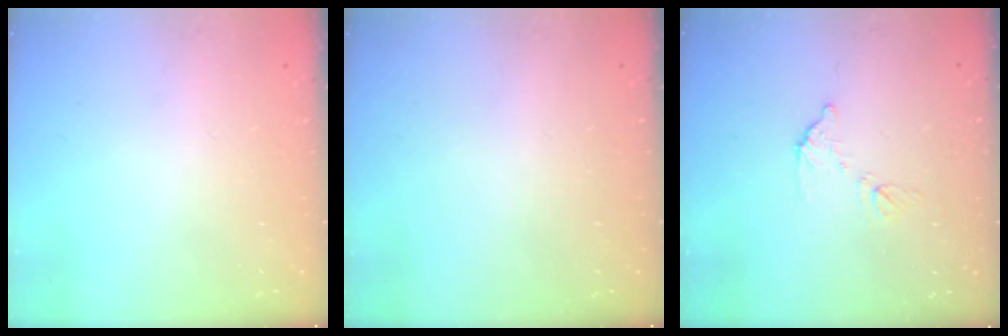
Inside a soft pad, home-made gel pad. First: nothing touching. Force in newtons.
{"total": 0.0}
{"total": 7.2, "press": 7.1, "slide": 0.4}